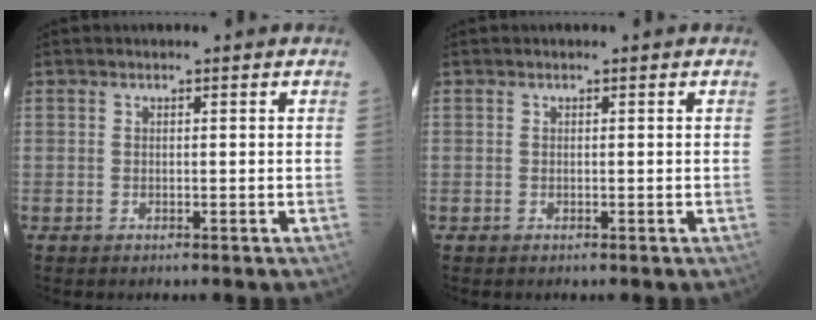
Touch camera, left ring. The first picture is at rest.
{"total": 0.0}